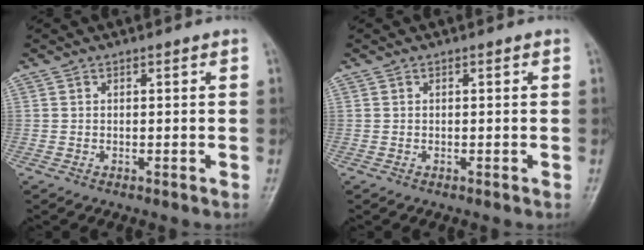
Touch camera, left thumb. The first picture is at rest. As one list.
[{"total": 0.0}]